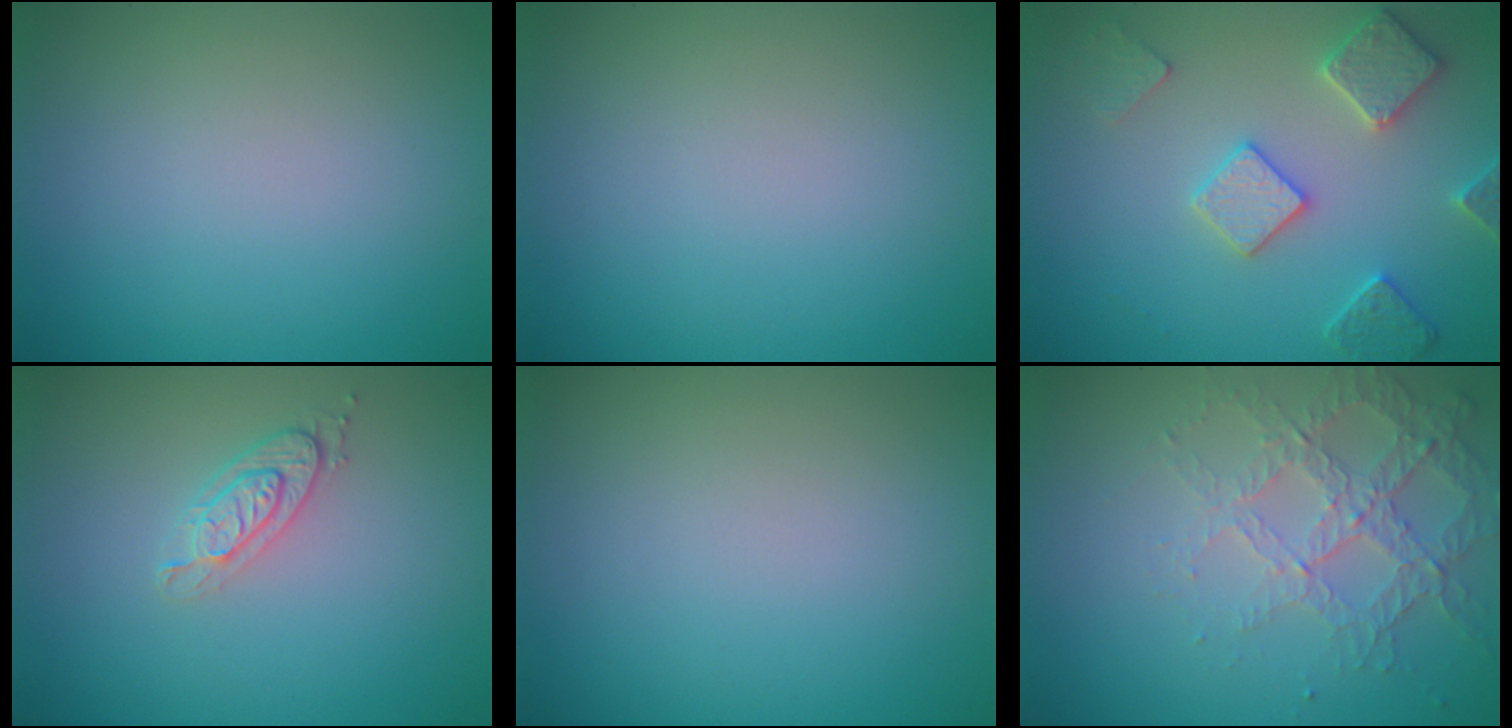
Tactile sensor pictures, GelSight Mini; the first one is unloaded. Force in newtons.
{"total": 0.0}
{"total": 3.7, "press": 3.6, "slide": 0.8}
{"total": 2.1, "press": 1.9, "slide": 0.8}
{"total": 0.0}
{"total": 4.3, "press": 3.0, "slide": 3.0}